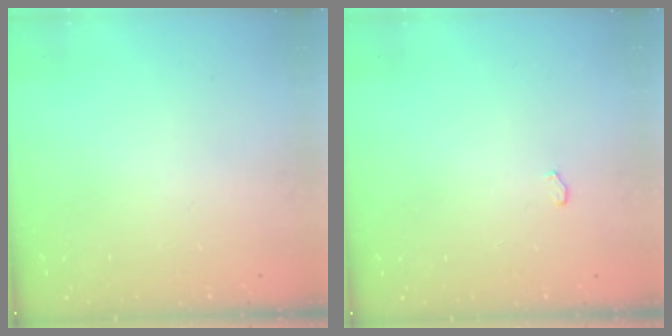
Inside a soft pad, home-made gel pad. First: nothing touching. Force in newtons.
{"total": 3.7, "press": 2.8, "slide": 2.5}